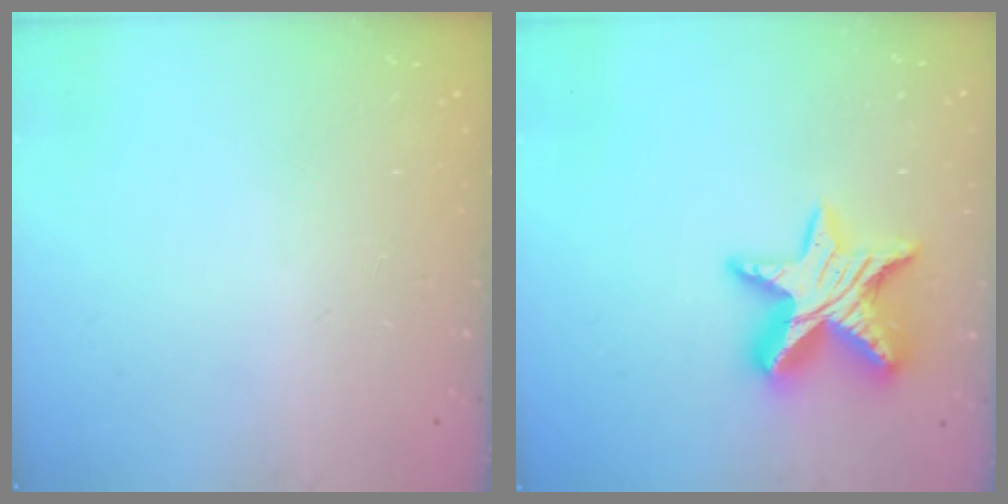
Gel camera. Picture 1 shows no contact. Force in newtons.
{"total": 16.4, "press": 16.3, "slide": 1.2}